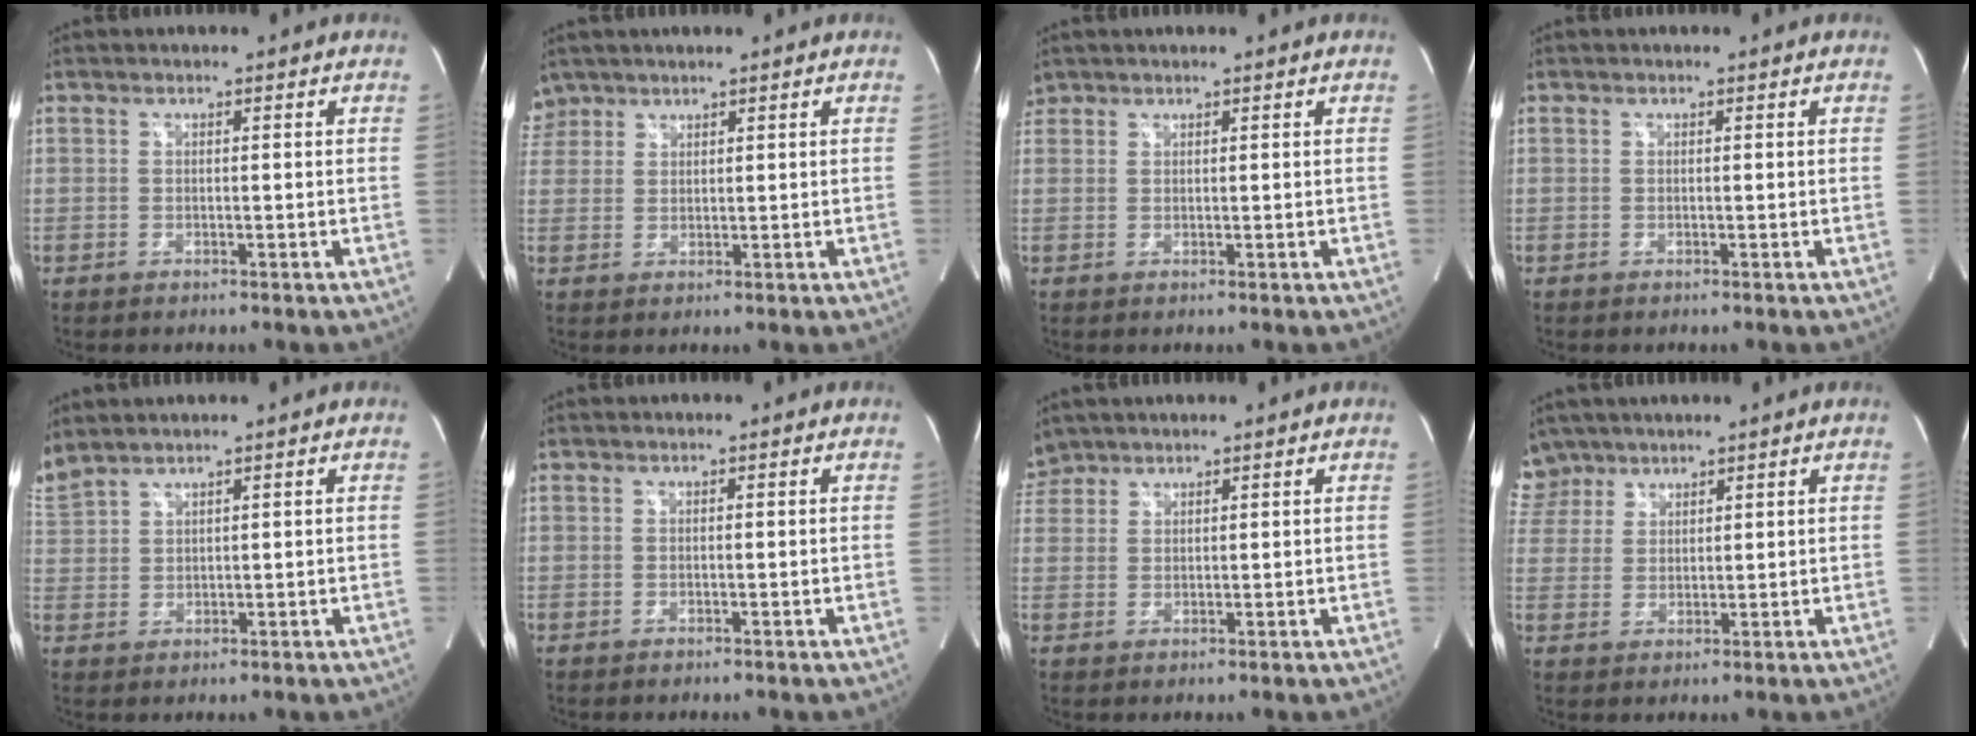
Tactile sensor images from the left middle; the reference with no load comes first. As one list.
[{"total": 3.6, "force": [2.9, 2.0, -0.2], "torque": [0.006, 0.012, 0.059]}, {"total": 1.7, "force": [1.5, 0.9, 0.0], "torque": [-0.002, 0.014, 0.029]}, {"total": 0.0}, {"total": 4.7, "force": [4.4, 0.2, 1.6], "torque": [-0.060, 0.016, 0.105]}, {"total": 0.0}, {"total": 3.4, "force": [3.2, 1.4, -0.2], "torque": [0.000, 0.013, 0.065]}, {"total": 5.9, "force": [4.9, 3.2, -0.5], "torque": [0.013, 0.008, 0.100]}]